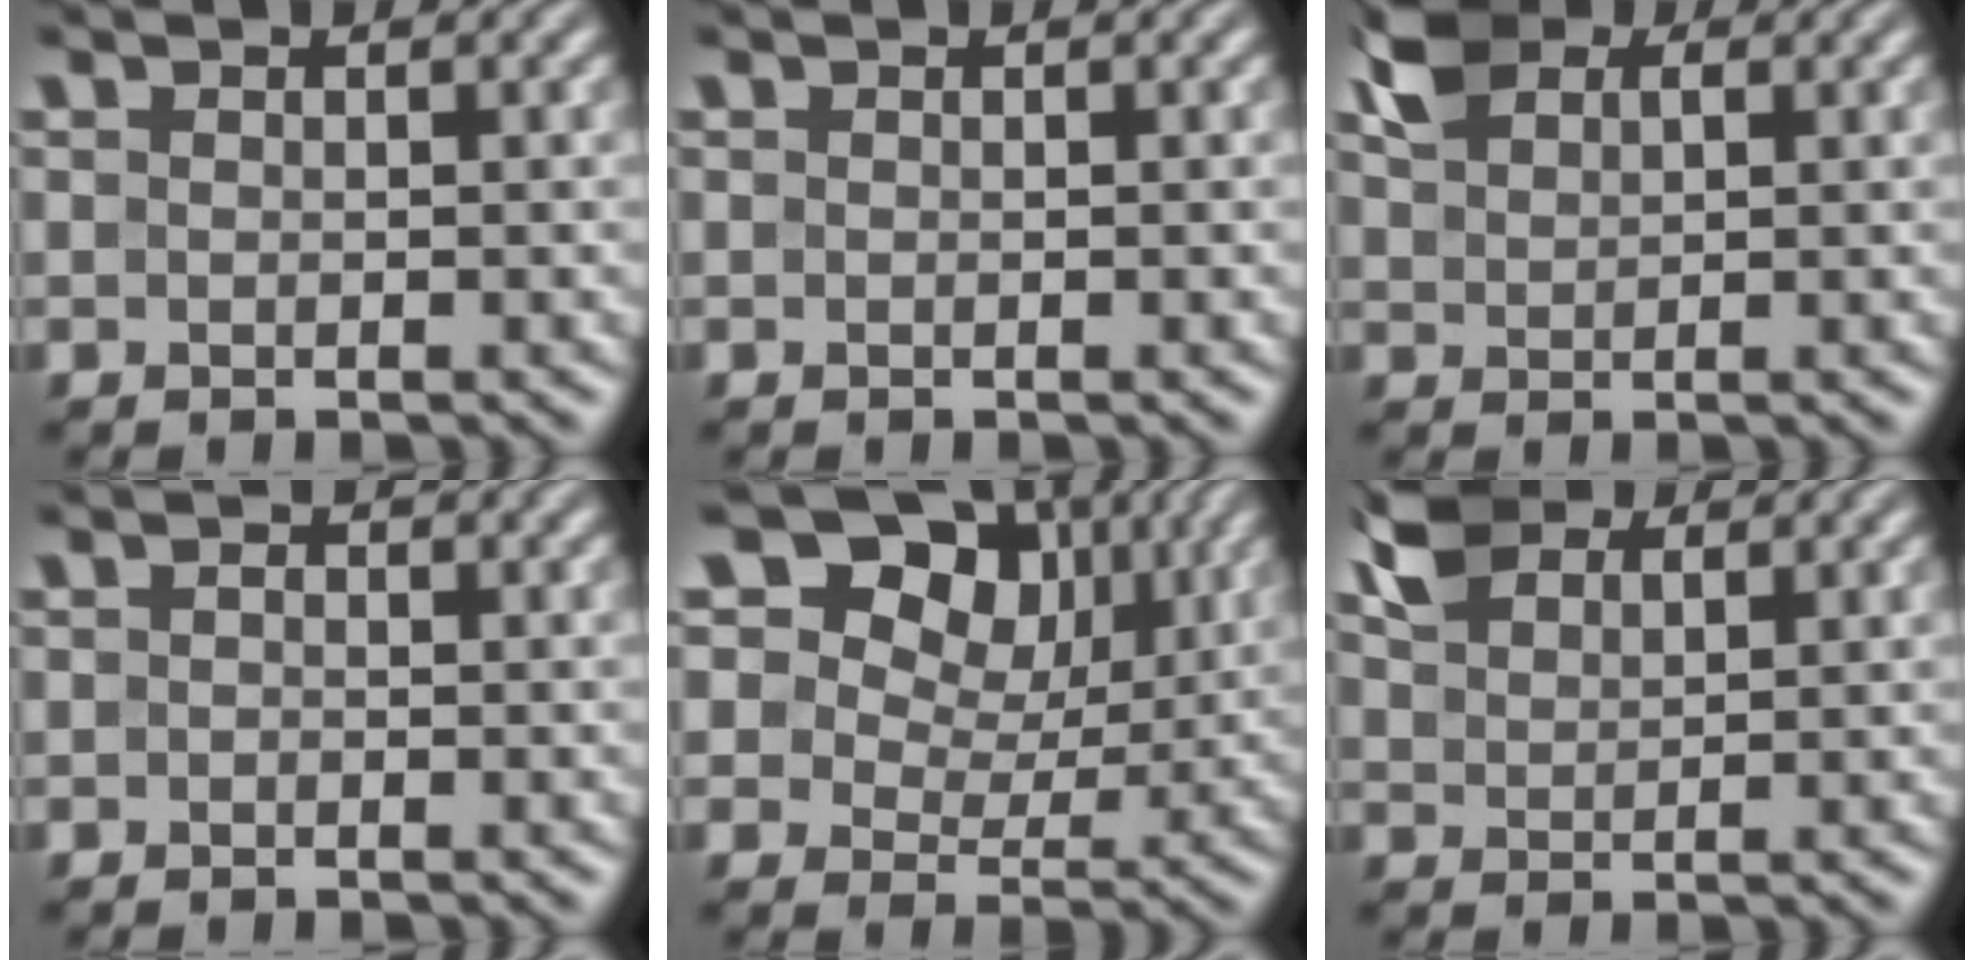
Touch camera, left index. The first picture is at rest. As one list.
[{"total": 0.0}, {"total": 3.2, "force": [1.9, 1.9, 1.6], "torque": [-0.039, 0.007, 0.038]}, {"total": 0.6, "force": [-0.2, 0.5, 0.3], "torque": [-0.003, -0.002, -0.005]}, {"total": 15.6, "force": [8.8, 10.1, 7.9], "torque": [-0.148, 0.045, 0.147]}, {"total": 3.7, "force": [2.7, 2.0, 1.6], "torque": [-0.041, 0.009, 0.054]}]